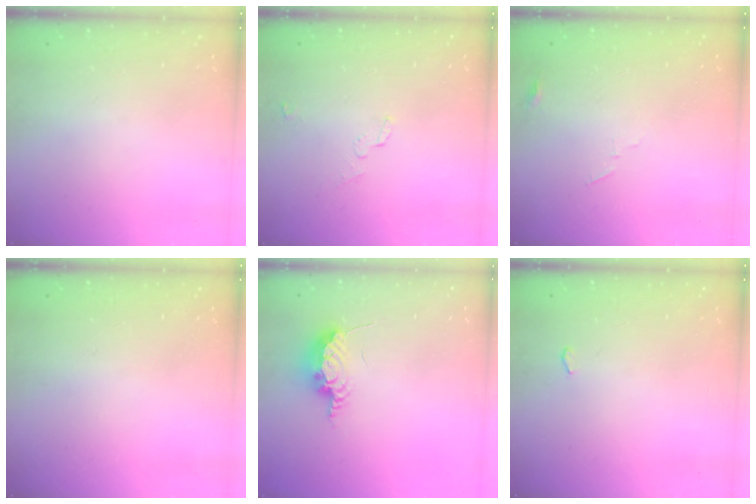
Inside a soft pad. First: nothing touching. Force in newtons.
{"total": 2.6, "press": 2.3, "slide": 1.2}
{"total": 3.3, "press": 3.3, "slide": 0.3}
{"total": 1.1, "press": 1.1, "slide": 0.3}
{"total": 10.2, "press": 8.4, "slide": 5.8}
{"total": 2.6, "press": 2.0, "slide": 1.7}